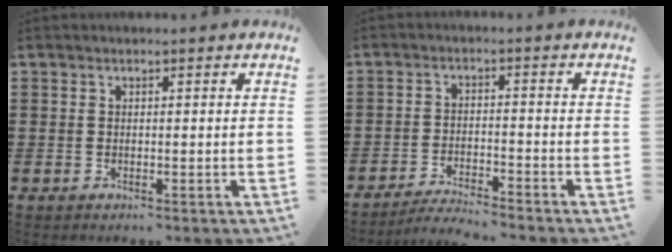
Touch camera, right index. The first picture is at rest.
{"total": 3.4, "force": [-3.3, 0.0, 0.5], "torque": [-0.014, 0.002, -0.070]}